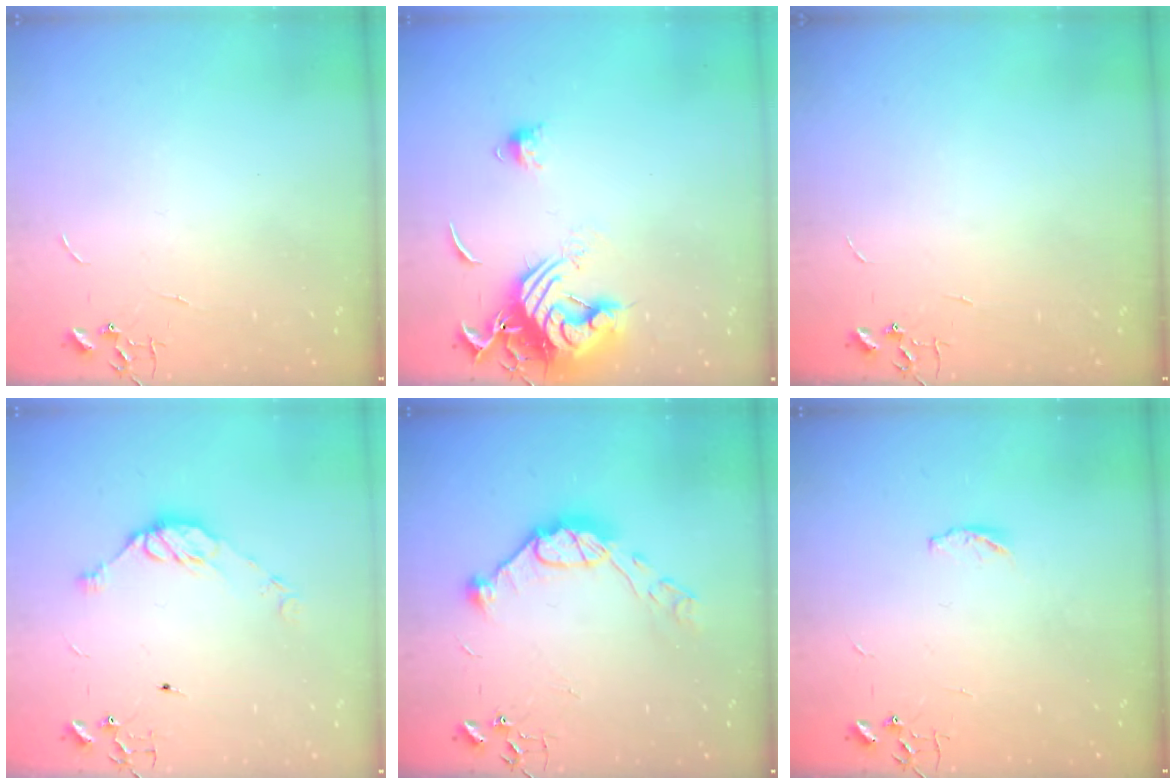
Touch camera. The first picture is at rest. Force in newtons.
{"total": 13.5, "press": 13.4, "slide": 1.5}
{"total": 0.0}
{"total": 9.8, "press": 9.7, "slide": 1.2}
{"total": 13.0, "press": 12.9, "slide": 1.4}
{"total": 4.0, "press": 4.0, "slide": 0.6}